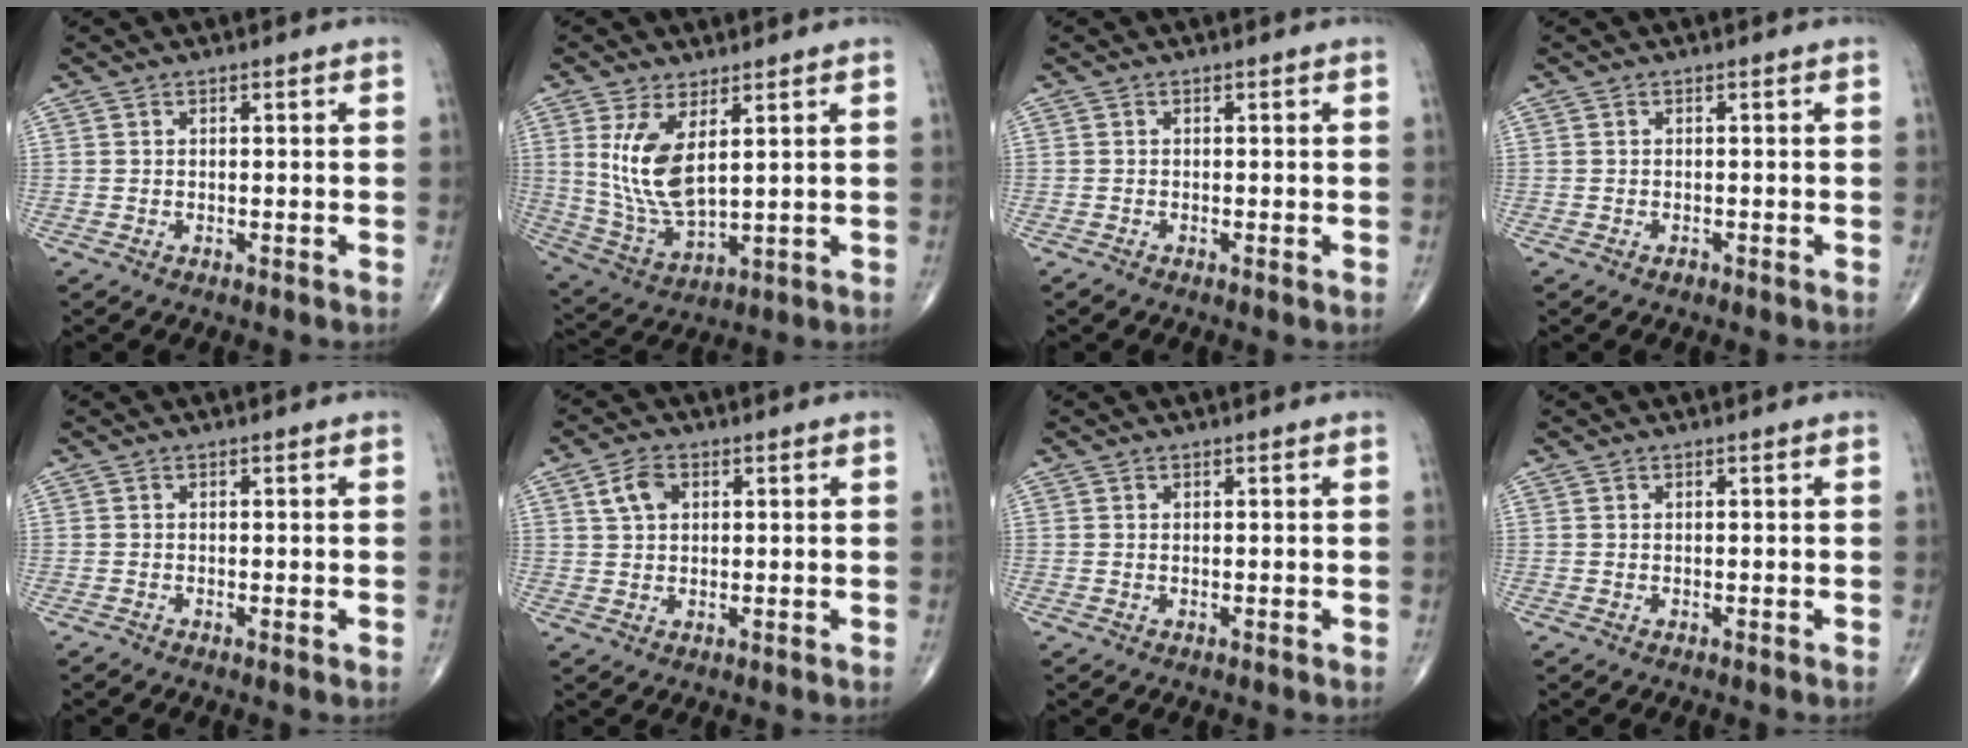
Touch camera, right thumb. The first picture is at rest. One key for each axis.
{"total": 10.9, "fx": 3.3, "fy": 4.7, "fz": 9.3, "tx": -0.188, "ty": -0.025, "tz": 0.082}
{"total": 0.7, "fx": -0.4, "fy": 0.2, "fz": 0.5, "tx": -0.012, "ty": -0.003, "tz": -0.012}
{"total": 0.6, "fx": -0.4, "fy": 0.3, "fz": 0.2, "tx": 0.000, "ty": 0.000, "tz": -0.009}
{"total": 0.5, "fx": -0.3, "fy": 0.1, "fz": 0.4, "tx": -0.009, "ty": -0.003, "tz": -0.009}
{"total": 4.4, "fx": 1.6, "fy": 2.9, "fz": 2.9, "tx": -0.049, "ty": 0.003, "tz": 0.029}
{"total": 0.0}
{"total": 0.0}